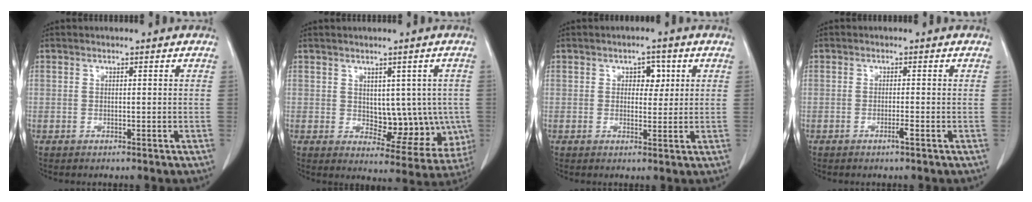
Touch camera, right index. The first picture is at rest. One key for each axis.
{"total": 9.3, "fx": 0.0, "fy": 5.6, "fz": 7.5, "tx": -0.076, "ty": 0.006, "tz": 0.021}
{"total": 3.1, "fx": 1.1, "fy": 2.0, "fz": 2.2, "tx": -0.024, "ty": 0.007, "tz": 0.015}
{"total": 1.3, "fx": -0.7, "fy": -0.2, "fz": 1.1, "tx": -0.022, "ty": -0.001, "tz": -0.014}